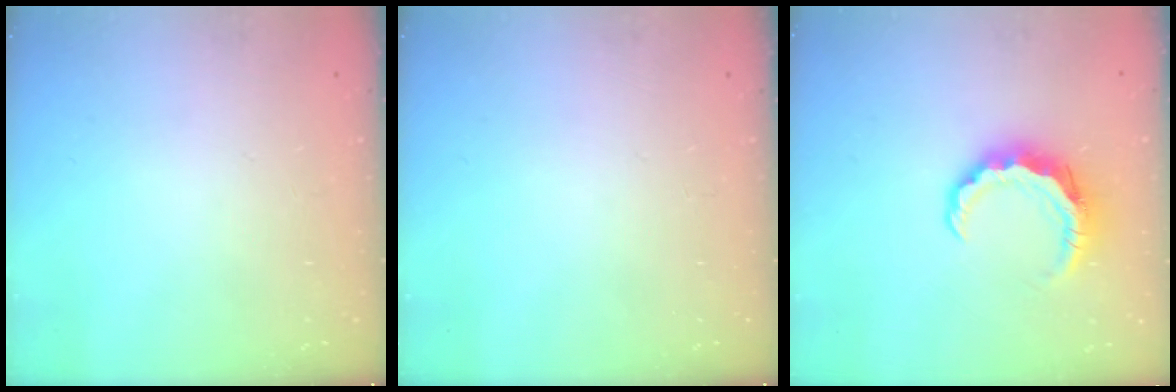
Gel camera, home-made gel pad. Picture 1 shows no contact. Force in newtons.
{"total": 0.0}
{"total": 8.4, "press": 8.3, "slide": 1.2}